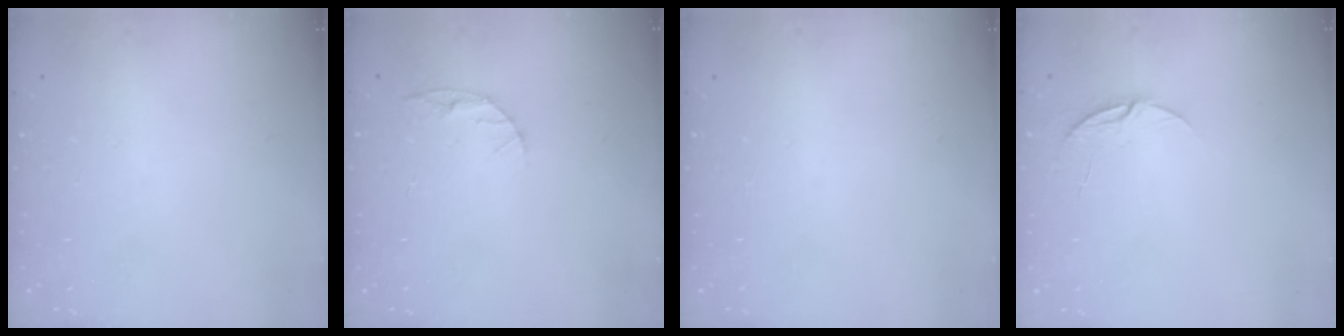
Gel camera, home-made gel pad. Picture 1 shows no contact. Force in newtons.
{"total": 5.0, "press": 5.0, "slide": 0.4}
{"total": 0.0}
{"total": 5.6, "press": 5.5, "slide": 0.6}